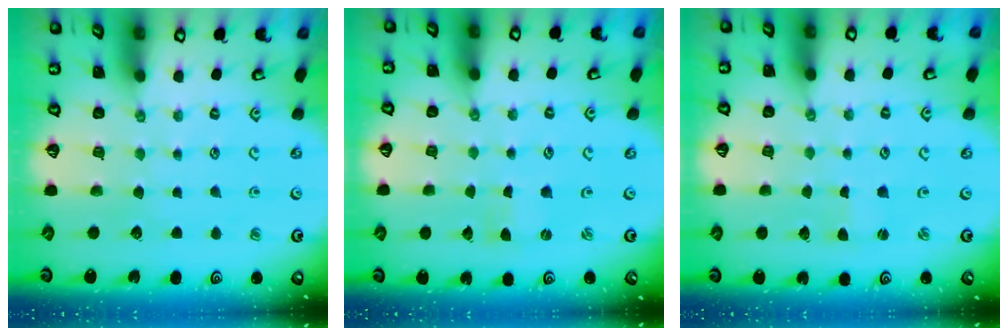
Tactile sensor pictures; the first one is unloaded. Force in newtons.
{"total": 0.0}
{"total": 0.7, "press": 0.7, "slide": 0.1}